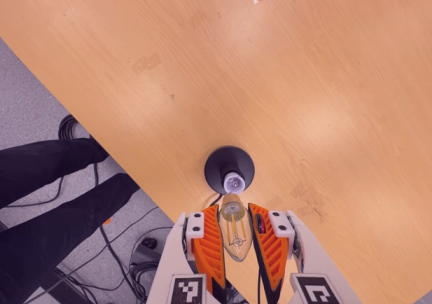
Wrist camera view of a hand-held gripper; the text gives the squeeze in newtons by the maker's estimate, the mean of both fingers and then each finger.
{"total": 19.7, "left": 22.2, "right": 17.2}